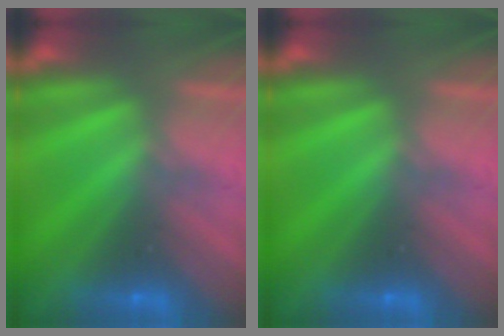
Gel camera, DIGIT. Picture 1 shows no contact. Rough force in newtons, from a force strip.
{"total": 0.0}